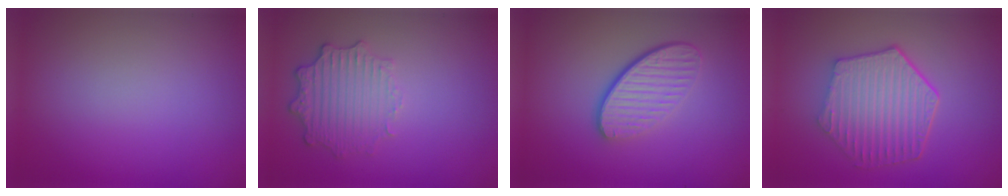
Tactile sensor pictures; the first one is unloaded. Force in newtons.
{"total": 3.5, "press": 2.9, "slide": 2.1}
{"total": 4.5, "press": 3.0, "slide": 3.5}
{"total": 6.4, "press": 4.9, "slide": 4.2}